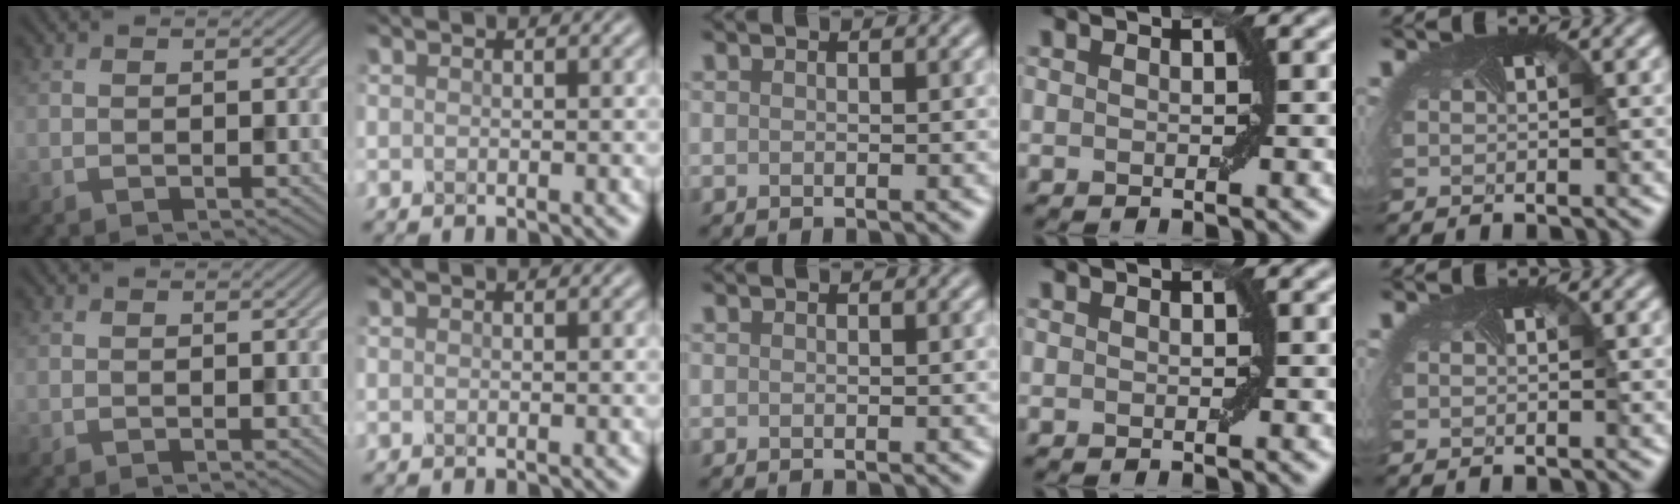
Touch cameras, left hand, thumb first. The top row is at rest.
{}